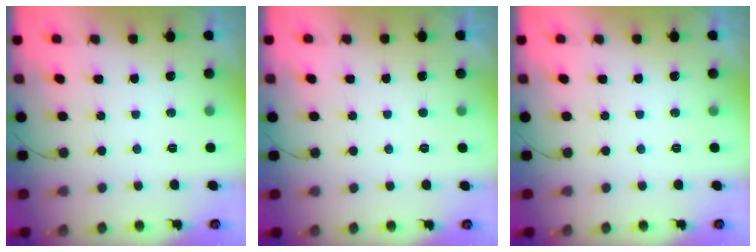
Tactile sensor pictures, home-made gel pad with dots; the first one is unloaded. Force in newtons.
{"total": 1.7, "press": 1.7, "slide": 0.2}
{"total": 0.0}